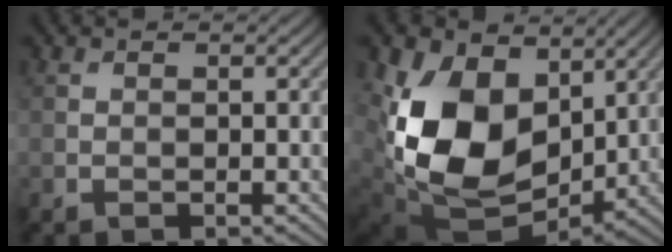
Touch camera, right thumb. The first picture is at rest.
{"total": 14.9, "force": [2.3, 10.8, 10.0], "torque": [-0.224, -0.016, 0.048]}